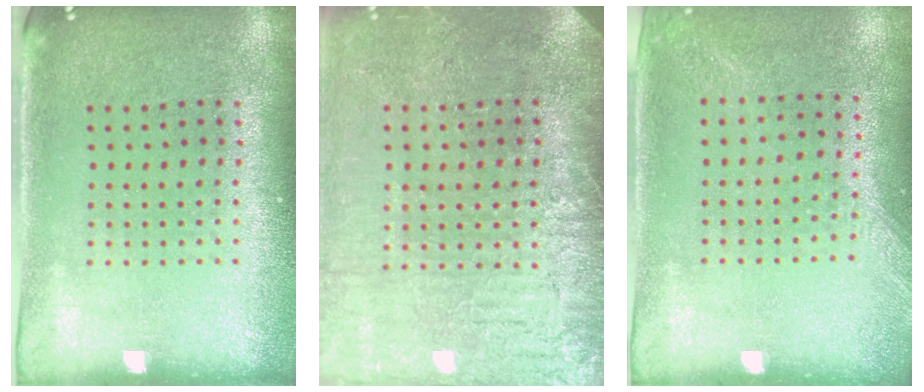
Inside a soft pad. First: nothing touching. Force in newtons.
{"total": 3.8, "press": 3.3, "slide": 1.9}
{"total": 1.3, "press": 1.2, "slide": 0.5}